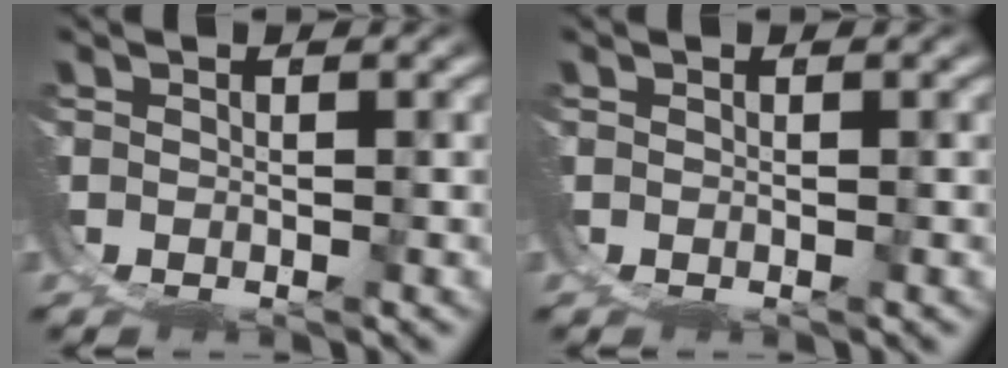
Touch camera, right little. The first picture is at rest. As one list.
[{"total": 0.0}]